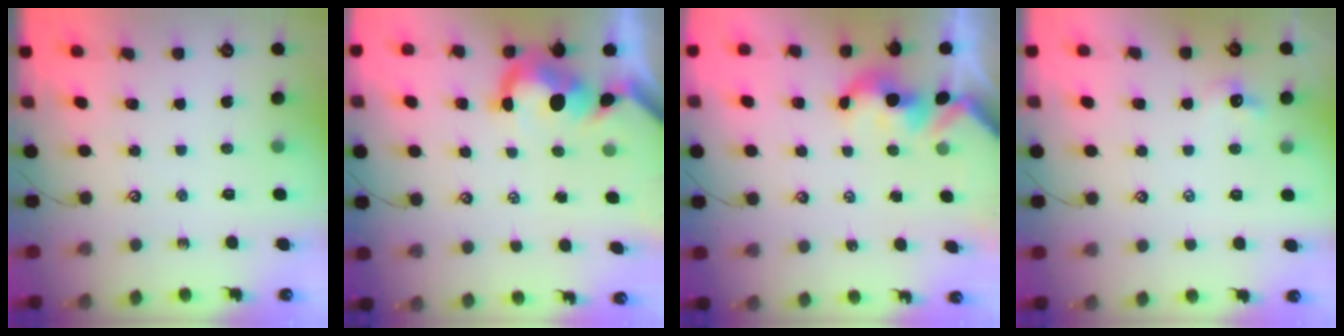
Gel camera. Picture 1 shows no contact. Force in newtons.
{"total": 3.7, "press": 3.6, "slide": 0.9}
{"total": 2.0, "press": 2.0, "slide": 0.2}
{"total": 0.7, "press": 0.5, "slide": 0.4}